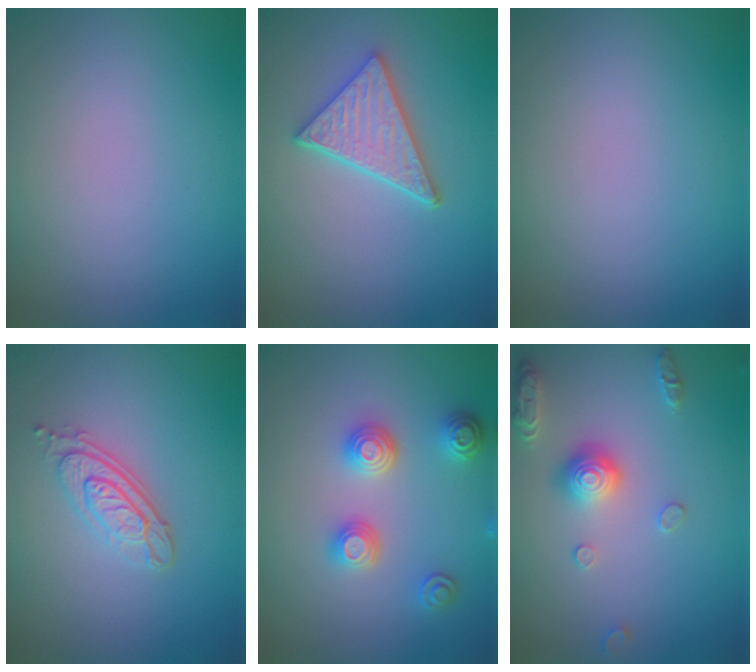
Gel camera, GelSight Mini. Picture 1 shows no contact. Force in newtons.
{"total": 4.6, "press": 3.7, "slide": 2.8}
{"total": 0.0}
{"total": 3.3, "press": 2.7, "slide": 1.9}
{"total": 3.2, "press": 3.0, "slide": 1.0}
{"total": 2.9, "press": 2.9, "slide": 0.2}